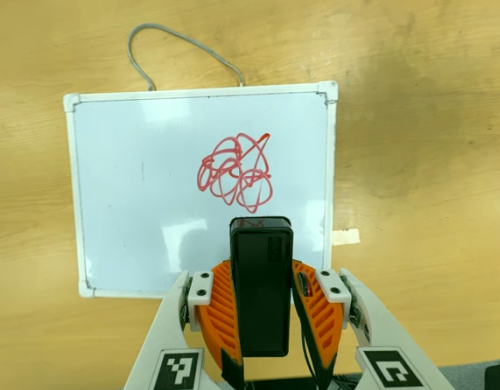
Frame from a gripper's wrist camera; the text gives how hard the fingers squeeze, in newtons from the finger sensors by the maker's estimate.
{"total": 4.1, "left": 2.9, "right": 5.4}